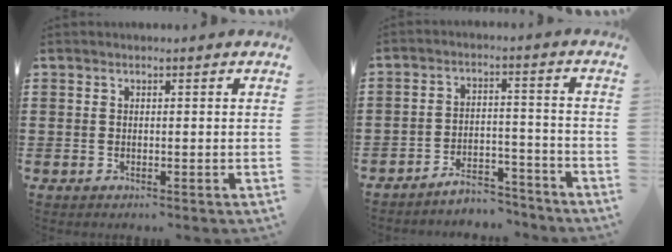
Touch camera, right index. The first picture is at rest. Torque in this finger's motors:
{"motor_torque": [-0.39, 0.49, -0.02, -0.09]}